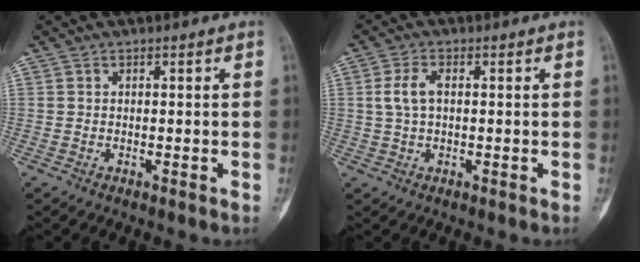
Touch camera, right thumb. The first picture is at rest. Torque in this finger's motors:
{"motor_torque": [0.00, 0.03, 0.40, -0.35, 0.00]}